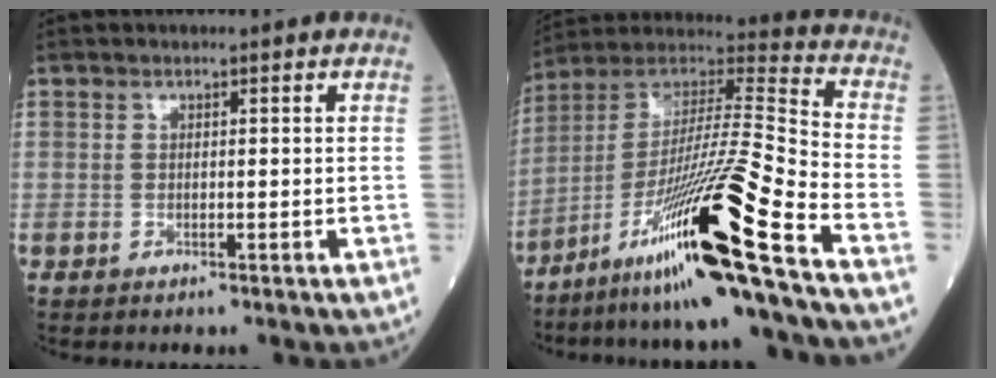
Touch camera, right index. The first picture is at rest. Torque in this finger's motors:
{"motor_torque": [1.61, -0.53, 1.05, 0.21]}